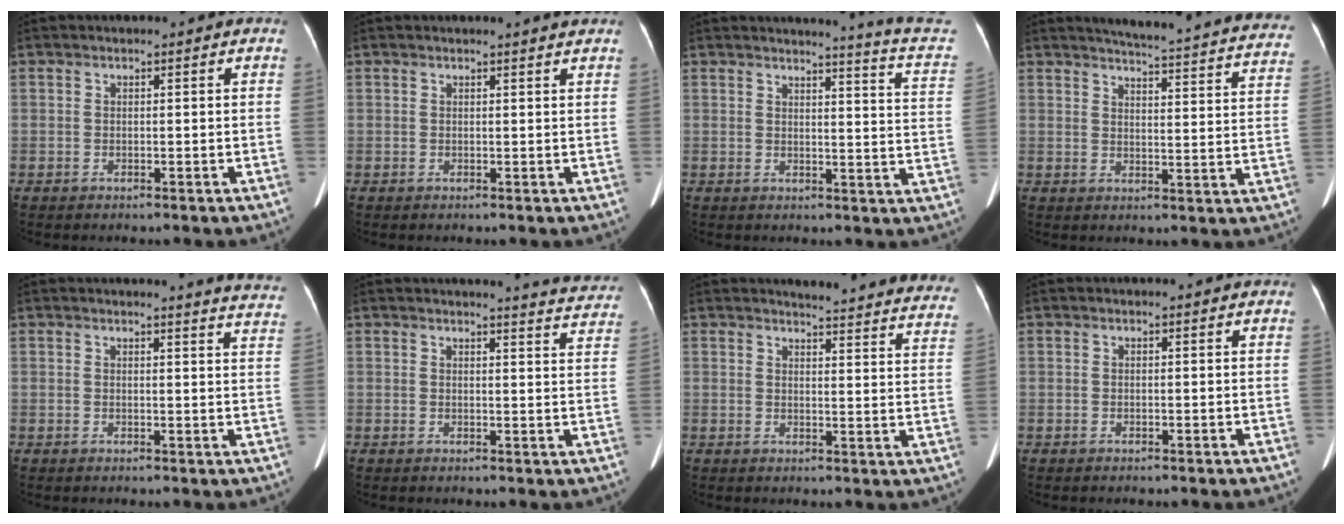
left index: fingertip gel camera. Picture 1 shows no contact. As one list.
[{"total": 2.1, "force": [2.0, -0.4, 0.6], "torque": [-0.016, -0.003, 0.020]}, {"total": 11.6, "force": [11.2, -2.0, 2.3], "torque": [-0.034, -0.098, 0.104]}, {"total": 25.2, "force": [23.5, 1.8, 8.8], "torque": [-0.110, -0.075, 0.260]}, {"total": 9.4, "force": [9.3, -0.4, 1.5], "torque": [-0.004, -0.070, 0.070]}, {"total": 8.5, "force": [8.5, -0.1, 0.8], "torque": [-0.003, -0.046, 0.073]}, {"total": 23.3, "force": [22.5, 1.6, 5.7], "torque": [-0.053, -0.106, 0.234]}, {"total": 0.8, "force": [0.8, 0.0, 0.2], "torque": [-0.011, 0.002, 0.008]}]